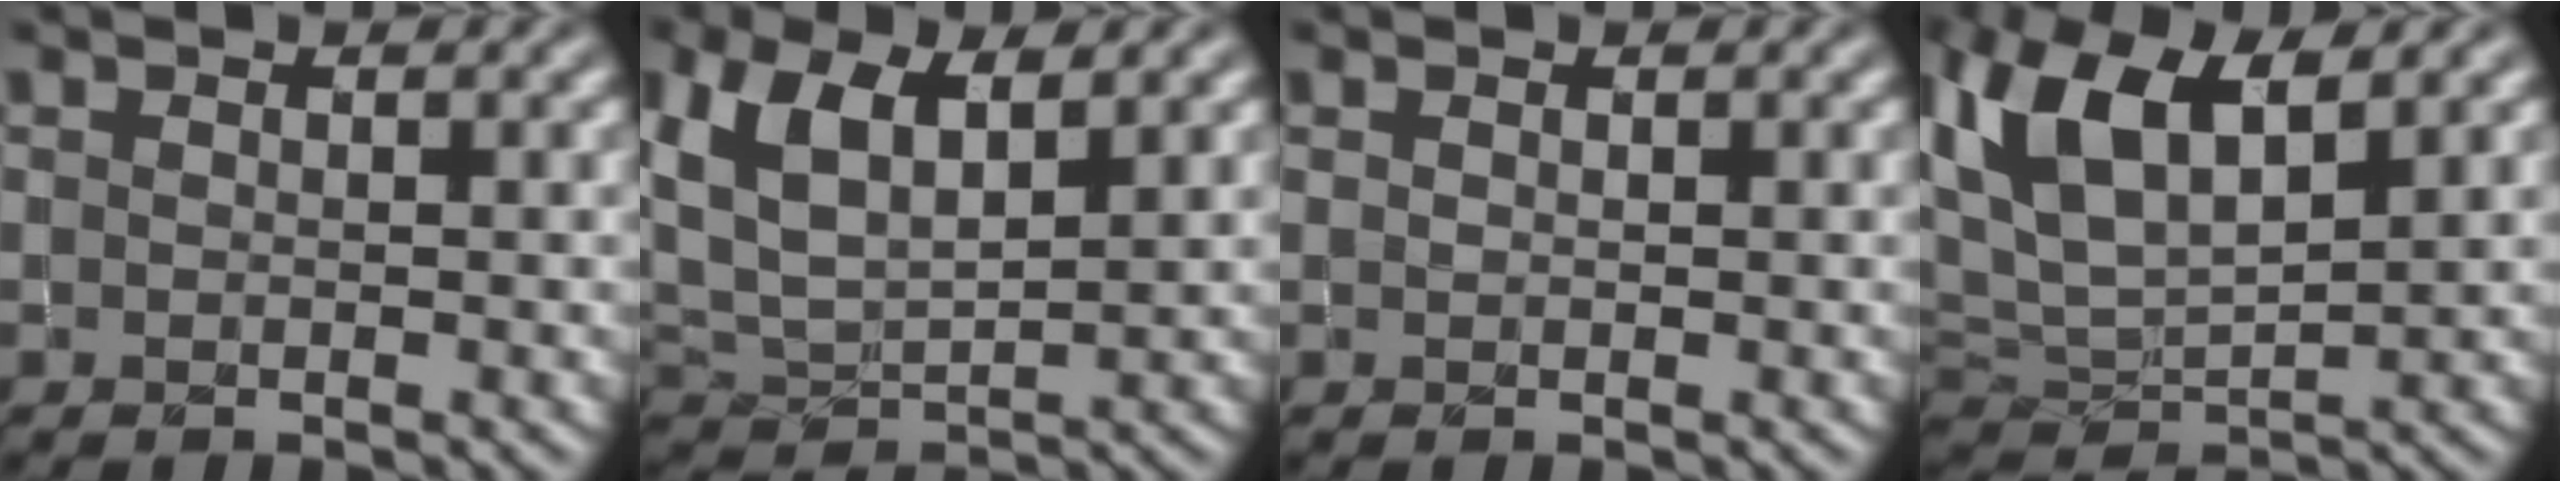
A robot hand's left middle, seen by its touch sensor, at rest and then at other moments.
{"total": 7.0, "force": [2.9, 3.5, 5.3], "torque": [-0.129, 0.007, 0.053]}
{"total": 0.0}
{"total": 8.2, "force": [3.4, 3.9, 6.3], "torque": [-0.143, 0.012, 0.058]}